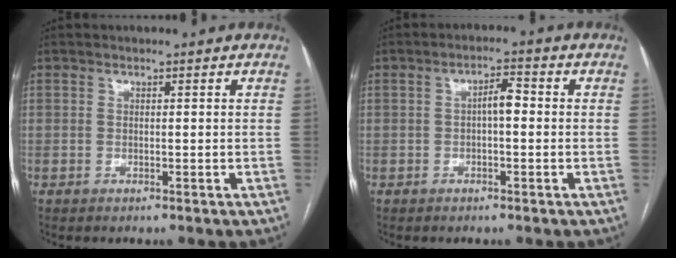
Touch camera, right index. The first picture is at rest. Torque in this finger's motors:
{"motor_torque": [0.58, 0.03, 0.17, 0.05]}